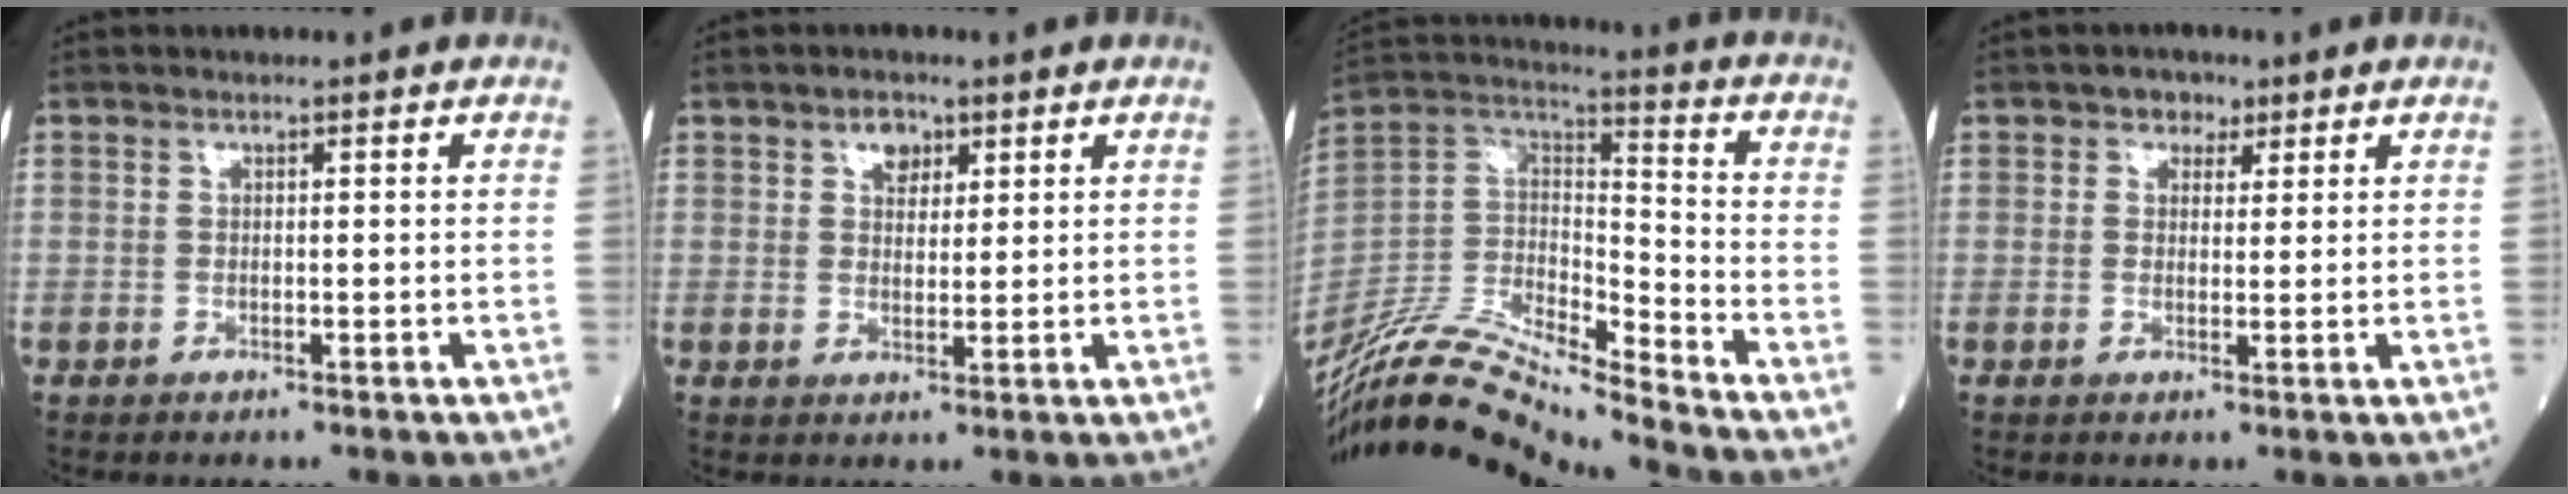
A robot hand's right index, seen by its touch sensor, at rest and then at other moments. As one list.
[{"total": 2.9, "force": [1.7, 1.9, 1.6], "torque": [-0.023, 0.004, 0.027]}, {"total": 17.7, "force": [-16.2, 0.0, 7.0], "torque": [-0.138, 0.028, -0.310]}, {"total": 2.4, "force": [1.4, 1.8, 0.9], "torque": [-0.009, 0.003, 0.016]}]